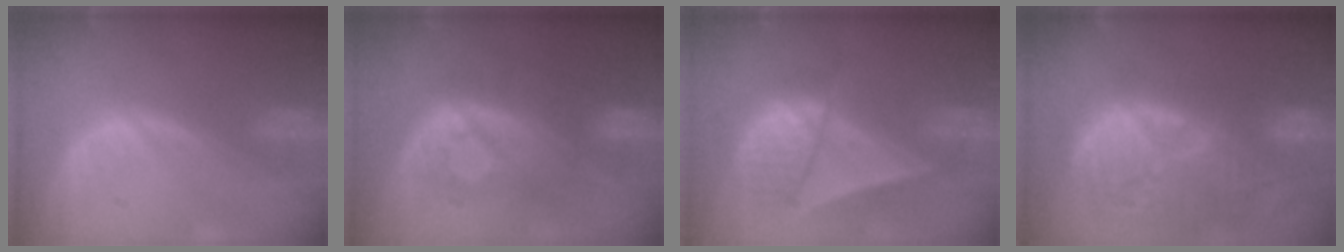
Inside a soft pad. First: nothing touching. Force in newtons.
{"total": 8.3, "press": 8.3, "slide": 0.9}
{"total": 7.8, "press": 7.3, "slide": 2.7}
{"total": 14.7, "press": 13.0, "slide": 6.8}